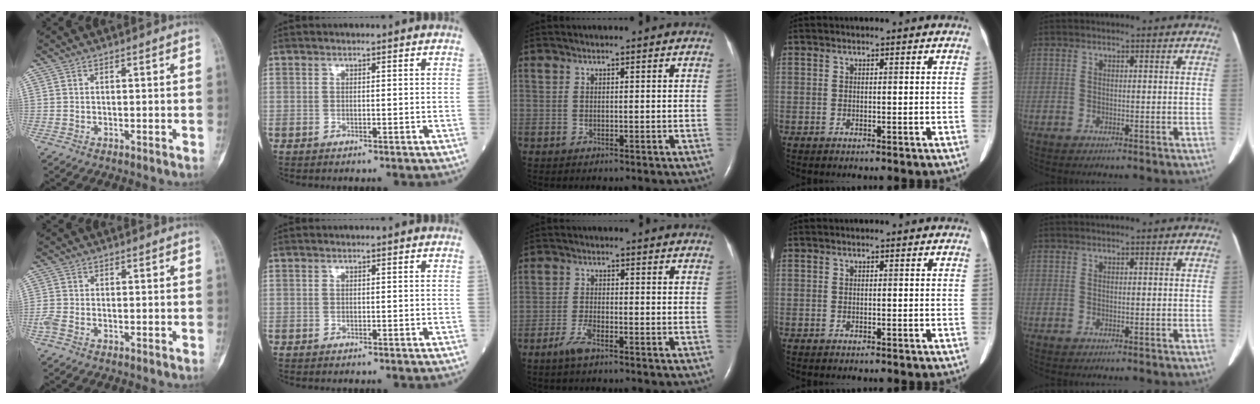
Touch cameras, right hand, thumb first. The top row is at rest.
{"thumb": {"total": 2.4, "force": [-1.2, 1.4, 1.6], "torque": [-0.048, 0.004, -0.027]}, "middle": {"total": 3.1, "force": [-2.2, 0.6, 2.1], "torque": [-0.051, -0.002, -0.045]}}